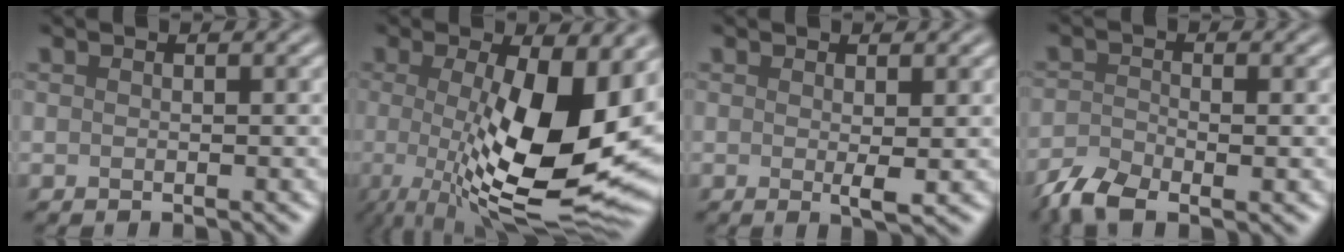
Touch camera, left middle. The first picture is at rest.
{"total": 13.2, "force": [-0.4, 4.2, 12.5], "torque": [-0.180, -0.024, -0.008]}
{"total": 1.7, "force": [0.1, 0.2, 1.7], "torque": [-0.026, -0.009, 0.003]}
{"total": 3.8, "force": [-2.8, 1.4, 2.2], "torque": [-0.050, -0.014, -0.057]}